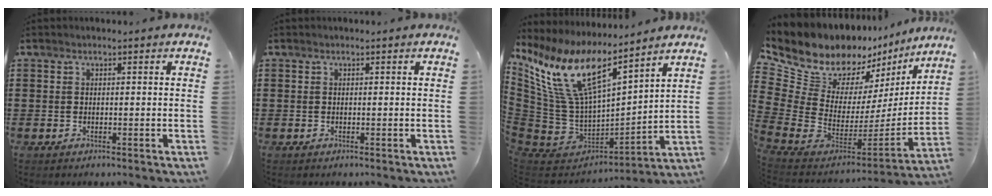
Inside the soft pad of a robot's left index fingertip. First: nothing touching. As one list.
[{"total": 0.0}, {"total": 14.2, "force": [8.1, 5.5, 10.3], "torque": [-0.252, -0.053, 0.138]}, {"total": 11.5, "force": [8.8, 6.5, 3.8], "torque": [-0.116, -0.088, 0.157]}]